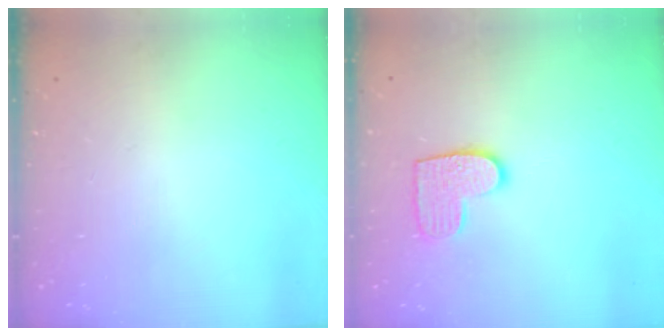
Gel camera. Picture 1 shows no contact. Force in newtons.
{"total": 9.3, "press": 9.3, "slide": 0.3}